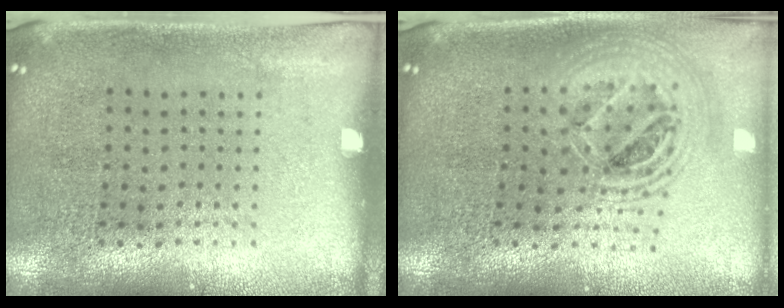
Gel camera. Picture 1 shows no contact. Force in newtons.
{"total": 2.1, "press": 1.7, "slide": 1.3}